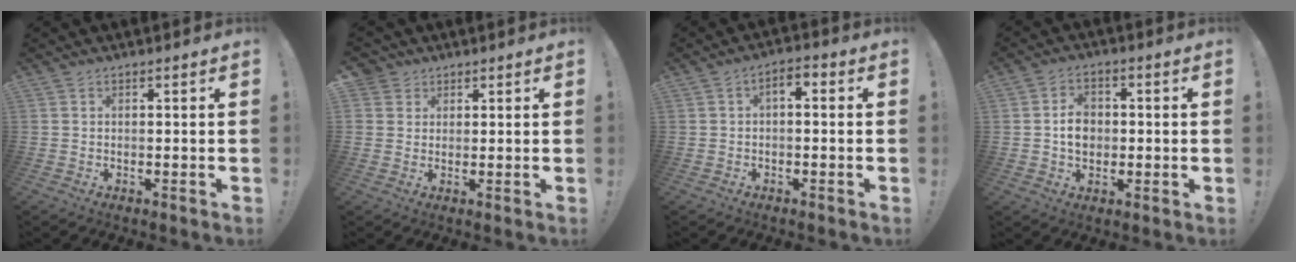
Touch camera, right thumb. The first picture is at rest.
{"total": 3.5, "force": [1.9, 2.9, 0.4], "torque": [-0.002, -0.009, 0.036]}
{"total": 3.3, "force": [-1.2, 1.7, 2.6], "torque": [-0.036, 0.007, -0.025]}
{"total": 7.1, "force": [-0.1, 5.9, 4.0], "torque": [-0.038, 0.007, -0.002]}